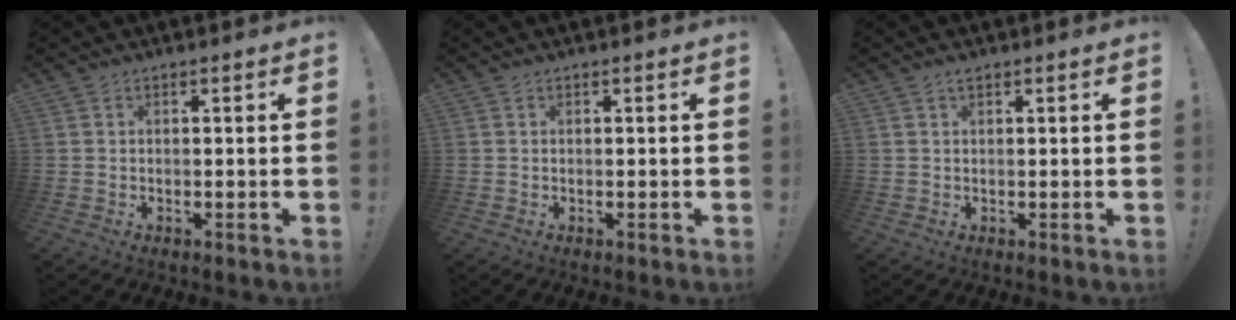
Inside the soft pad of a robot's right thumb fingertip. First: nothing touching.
{"total": 0.0}
{"total": 1.0, "force": [0.8, 0.3, 0.6], "torque": [-0.003, -0.002, 0.012]}